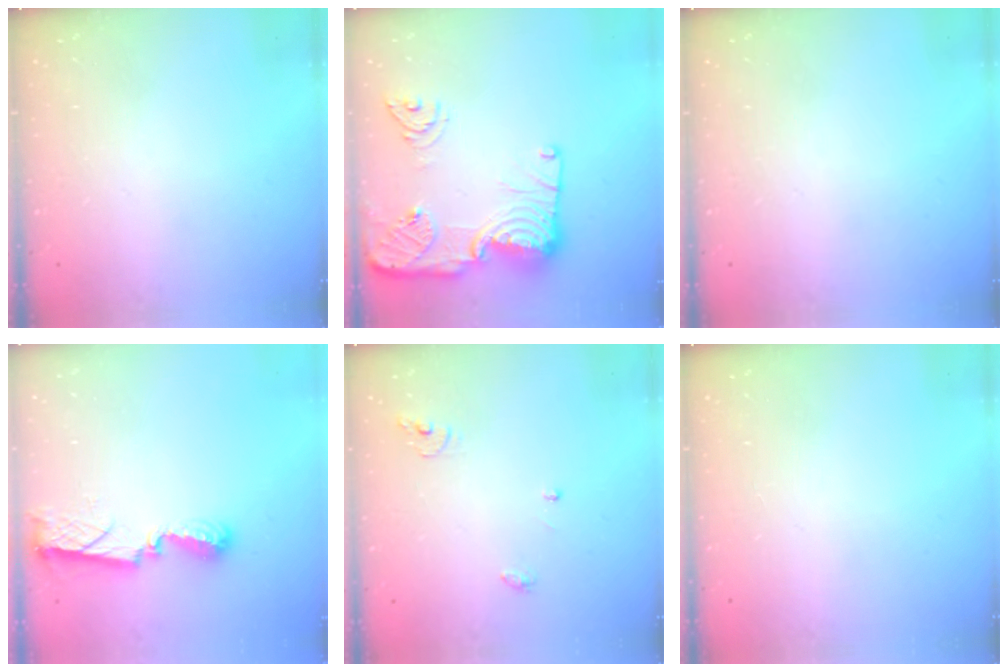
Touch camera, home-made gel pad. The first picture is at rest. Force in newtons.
{"total": 18.5, "press": 18.4, "slide": 2.0}
{"total": 0.0}
{"total": 8.7, "press": 8.7, "slide": 0.4}
{"total": 3.9, "press": 3.9, "slide": 0.2}
{"total": 0.0}